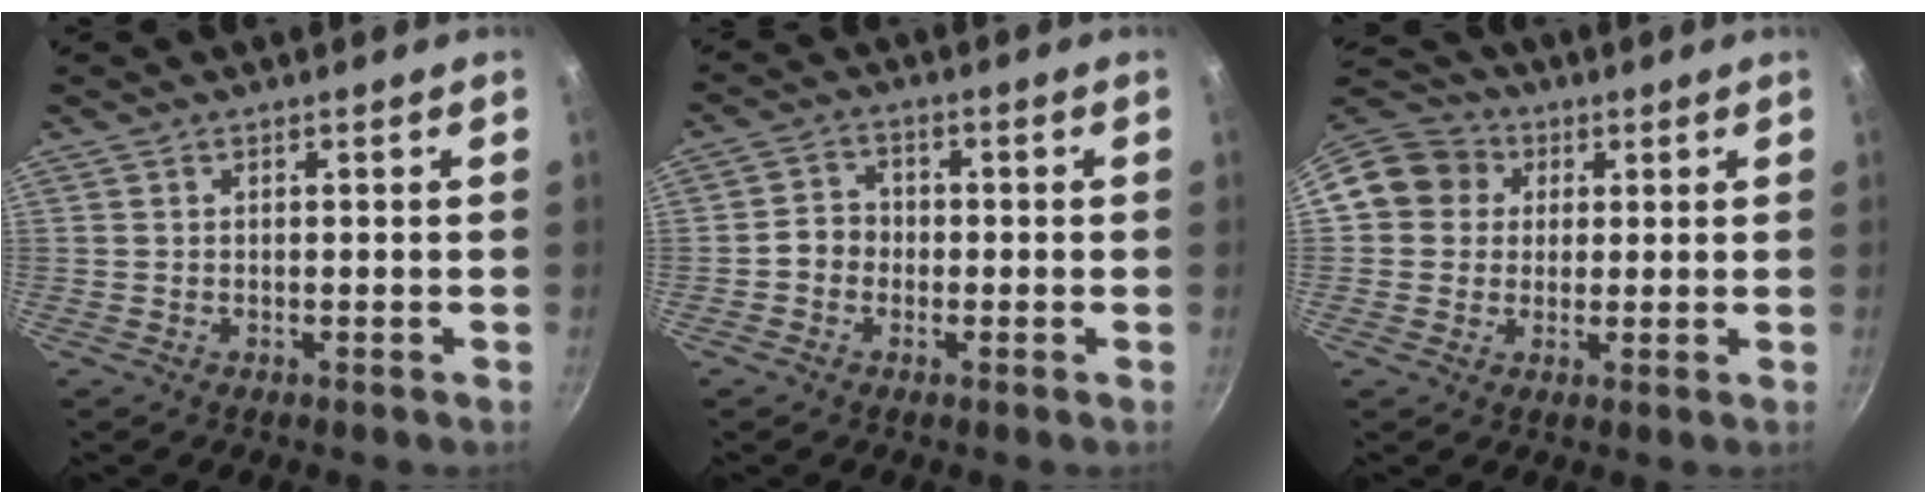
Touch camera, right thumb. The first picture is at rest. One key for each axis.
{"total": 4.0, "fx": -1.0, "fy": 3.5, "fz": 1.6, "tx": -0.004, "ty": 0.019, "tz": -0.028}
{"total": 10.9, "fx": 2.5, "fy": 10.0, "fz": 3.8, "tx": -0.048, "ty": 0.024, "tz": 0.026}